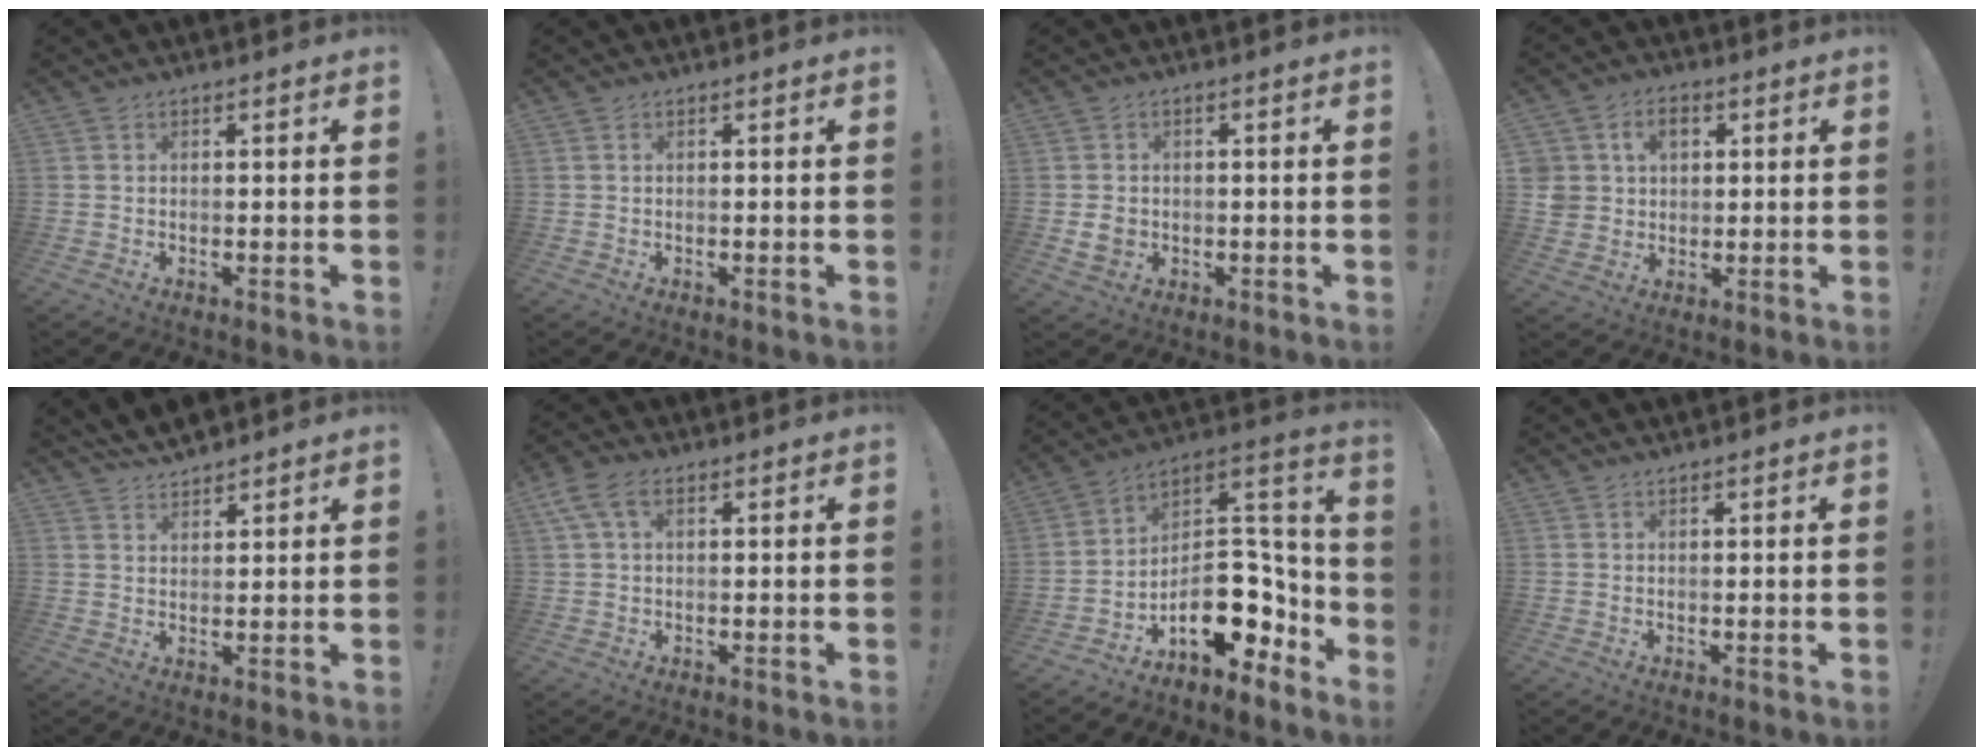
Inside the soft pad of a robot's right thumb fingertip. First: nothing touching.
{"total": 0.0}
{"total": 4.3, "force": [-0.3, 3.7, 2.1], "torque": [-0.028, 0.000, -0.003]}
{"total": 8.1, "force": [2.8, 6.8, 3.4], "torque": [-0.059, -0.010, 0.056]}
{"total": 5.5, "force": [5.0, 1.6, 1.4], "torque": [-0.024, -0.030, 0.094]}
{"total": 6.3, "force": [2.5, 3.5, 4.6], "torque": [-0.097, 0.004, 0.048]}
{"total": 16.2, "force": [-5.5, 10.5, 11.2], "torque": [-0.129, 0.020, -0.078]}
{"total": 0.8, "force": [0.8, -0.1, 0.0], "torque": [0.009, -0.005, 0.013]}